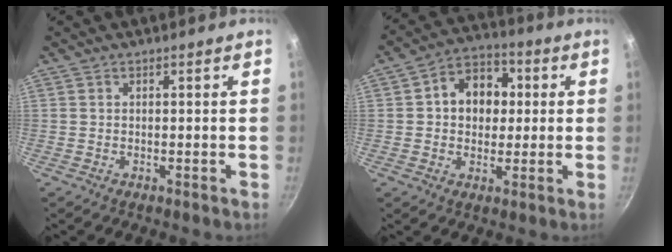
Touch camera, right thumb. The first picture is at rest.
{"total": 11.0, "force": [1.6, 8.6, 6.7], "torque": [-0.058, 0.015, 0.010]}